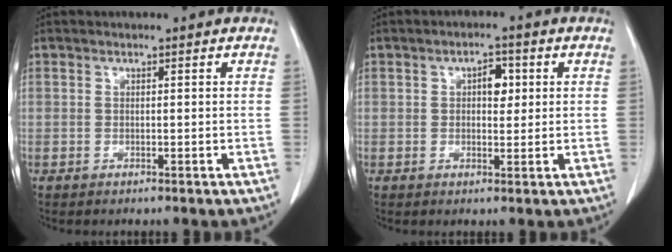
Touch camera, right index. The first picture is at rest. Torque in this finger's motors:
{"motor_torque": [0.02, 0.00, 0.06, 0.03]}